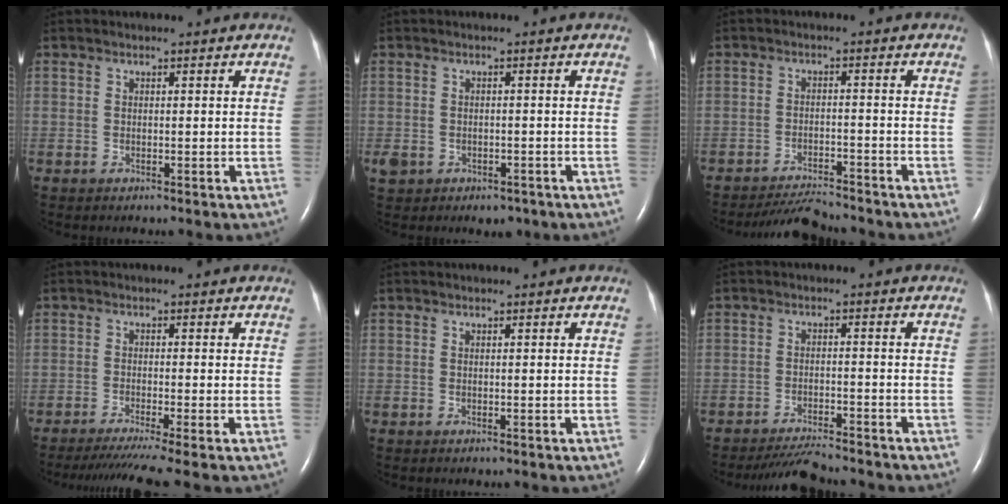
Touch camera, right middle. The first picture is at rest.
{"total": 4.7, "force": [-2.7, 3.4, 1.8], "torque": [-0.029, 0.010, -0.029]}
{"total": 5.4, "force": [-5.3, 0.1, 0.8], "torque": [-0.018, -0.015, -0.092]}
{"total": 7.6, "force": [-6.0, -1.2, 4.6], "torque": [-0.069, -0.023, -0.095]}
{"total": 0.0}
{"total": 5.5, "force": [-5.3, 0.0, 1.4], "torque": [-0.027, -0.018, -0.091]}